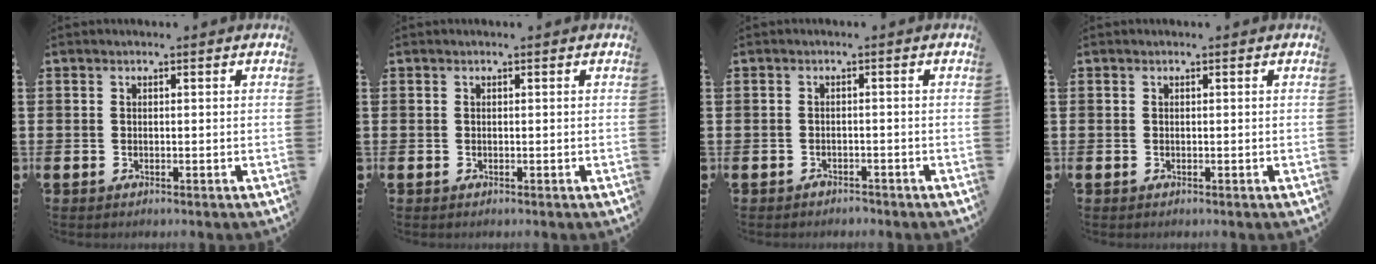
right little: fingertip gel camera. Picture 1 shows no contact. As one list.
[{"total": 0.0}, {"total": 1.0, "force": [-1.0, 0.2, -0.1], "torque": [-0.002, 0.002, -0.023]}, {"total": 0.0}]